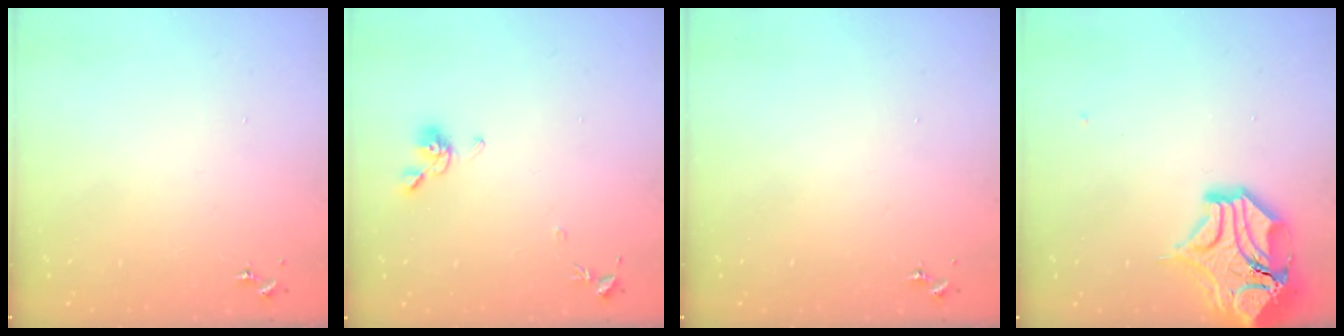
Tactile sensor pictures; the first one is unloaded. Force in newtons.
{"total": 8.6, "press": 8.5, "slide": 1.1}
{"total": 0.0}
{"total": 16.7, "press": 16.5, "slide": 2.5}